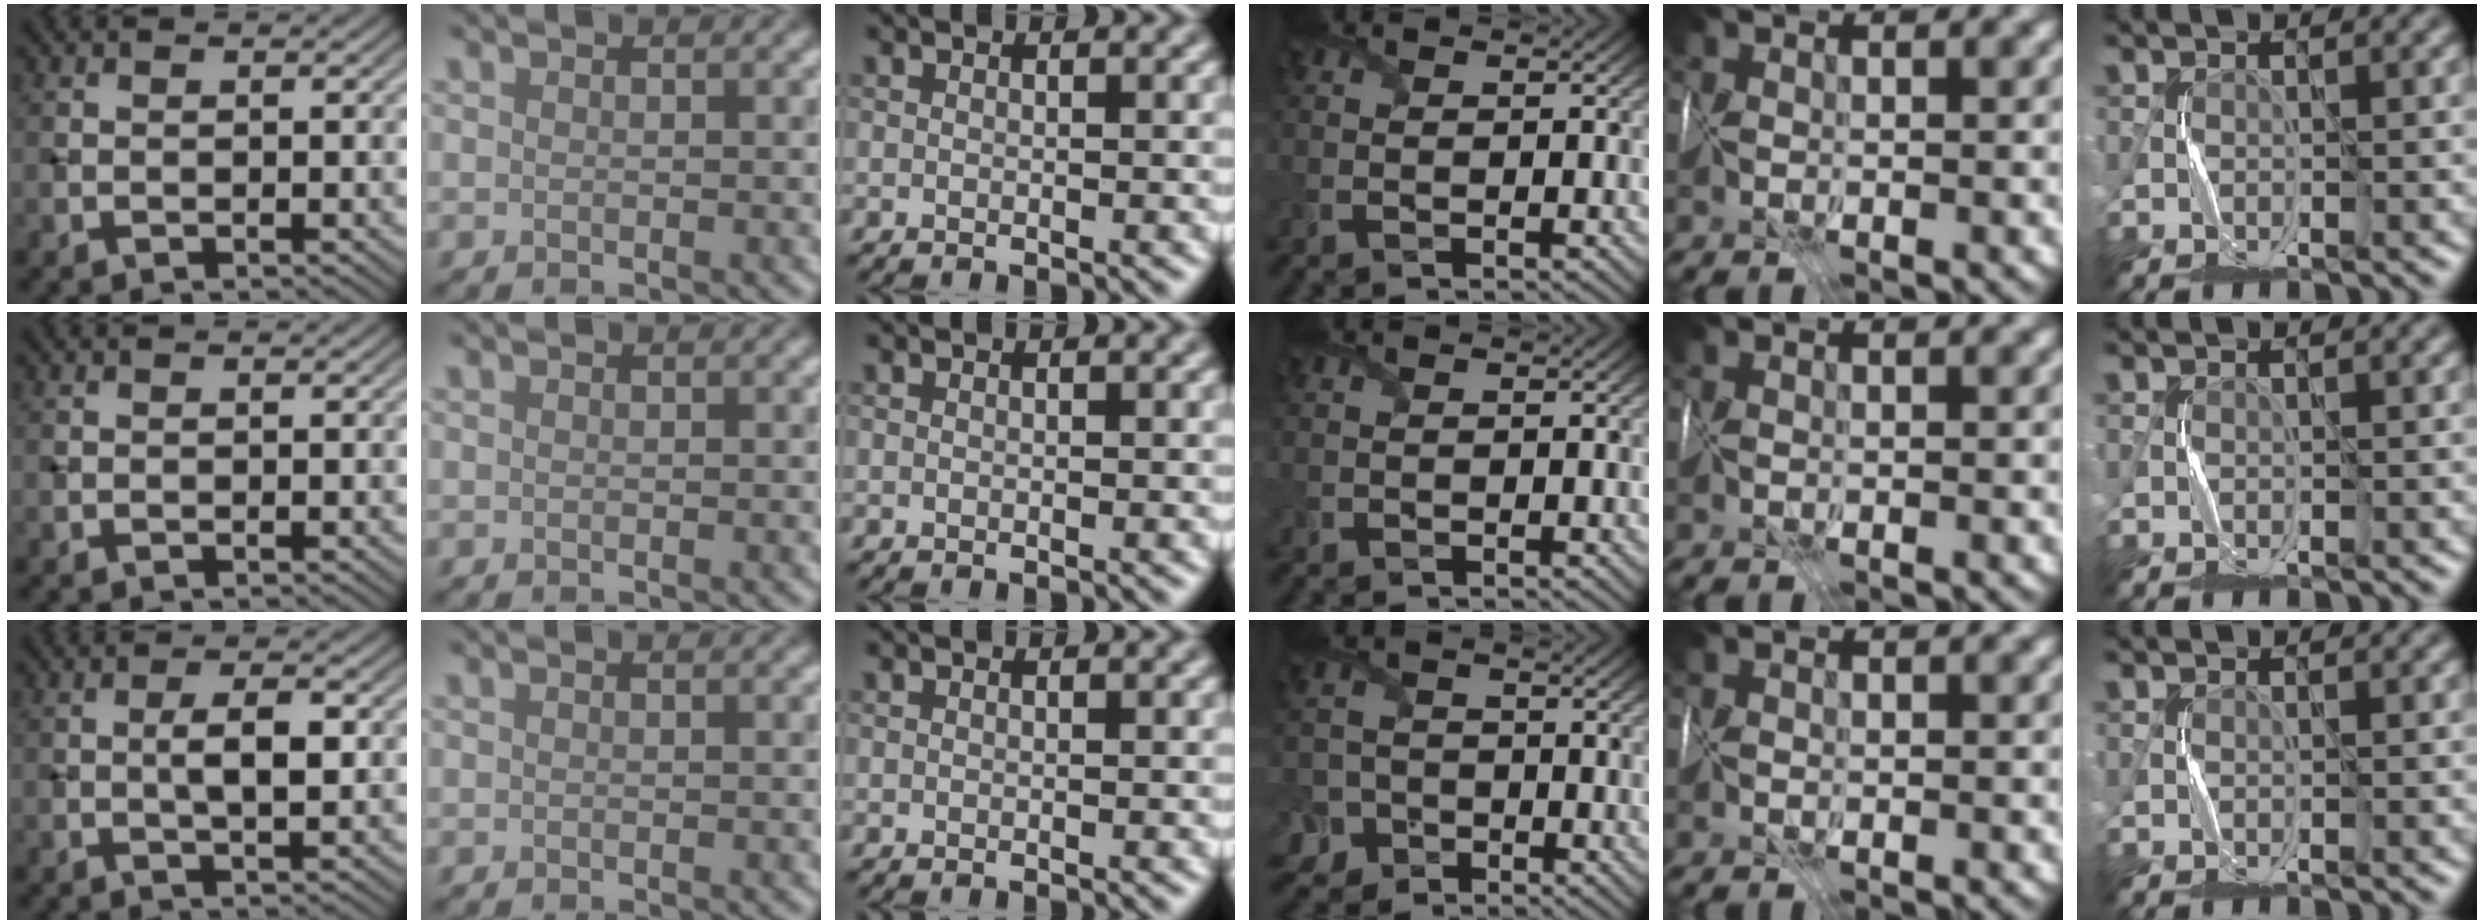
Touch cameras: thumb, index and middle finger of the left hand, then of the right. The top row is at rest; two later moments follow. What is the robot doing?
{"motion": "fold", "object": "map"}